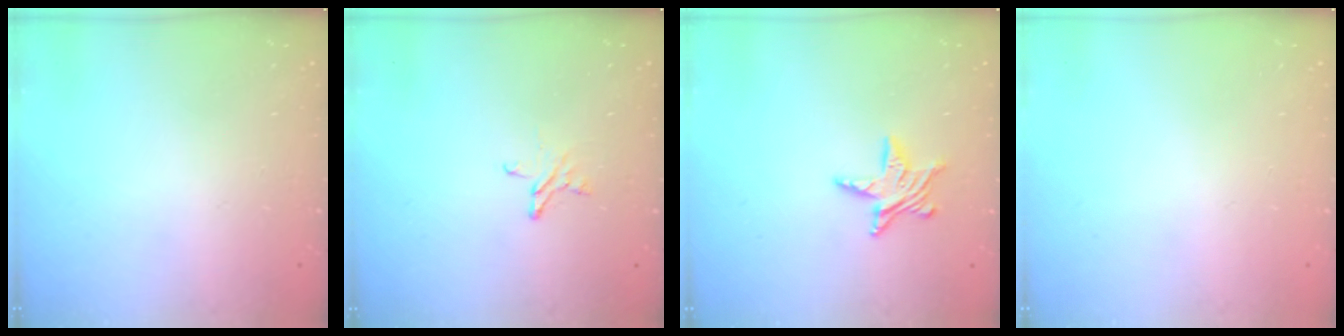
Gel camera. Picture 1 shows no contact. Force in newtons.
{"total": 4.0, "press": 4.0, "slide": 0.3}
{"total": 6.7, "press": 6.7, "slide": 0.3}
{"total": 0.0}